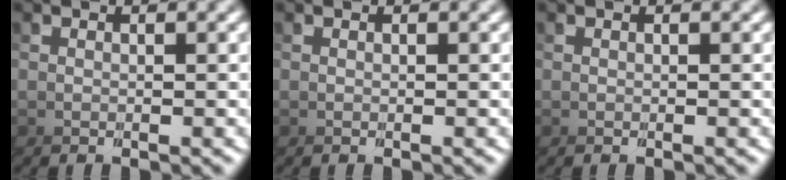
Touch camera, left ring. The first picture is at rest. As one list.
[{"total": 0.0}, {"total": 0.0}]